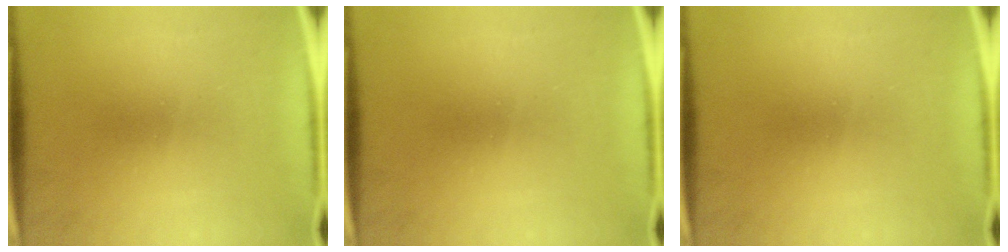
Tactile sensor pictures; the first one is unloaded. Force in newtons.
{"total": 0.0}
{"total": 0.0}